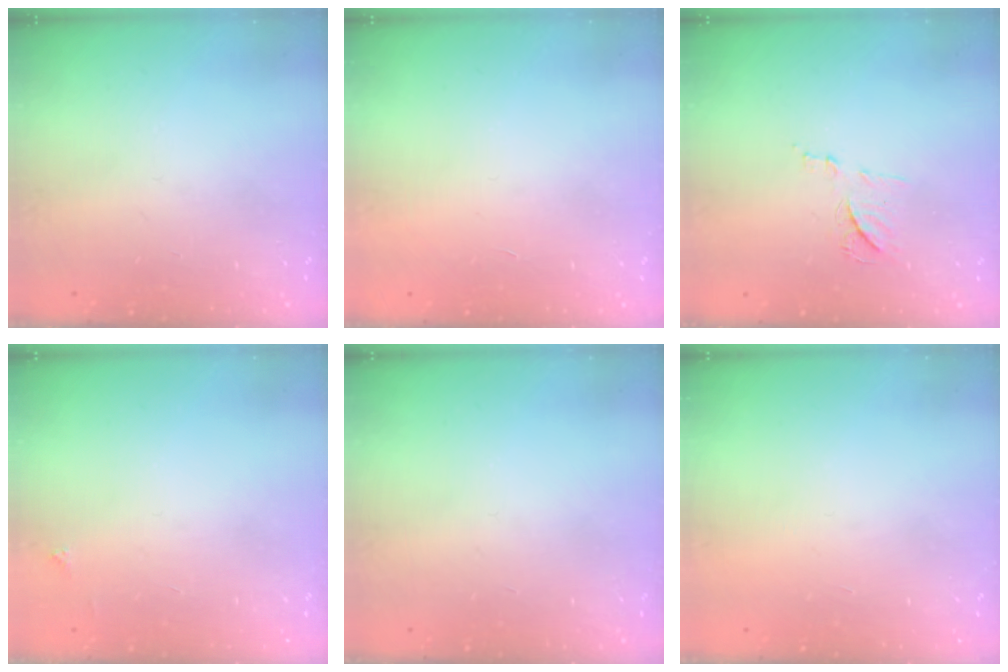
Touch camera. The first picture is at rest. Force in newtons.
{"total": 1.6, "press": 1.6, "slide": 0.1}
{"total": 7.6, "press": 7.6, "slide": 0.6}
{"total": 2.0, "press": 2.0, "slide": 0.3}
{"total": 0.0}
{"total": 1.5, "press": 1.5, "slide": 0.1}